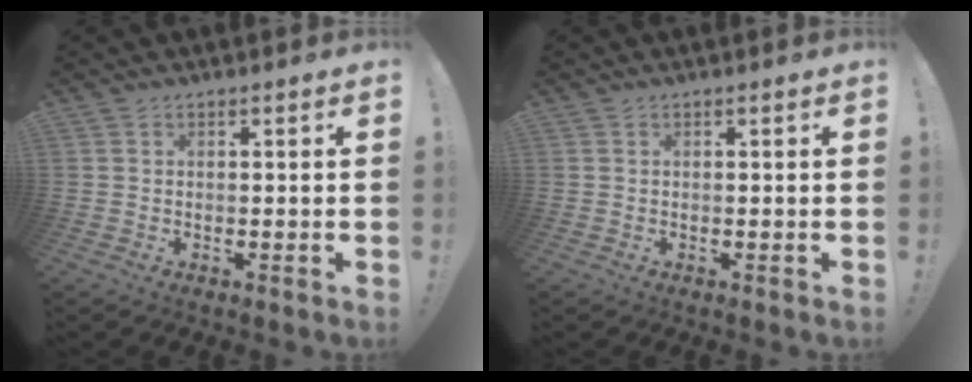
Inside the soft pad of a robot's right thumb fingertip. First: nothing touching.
{"total": 0.0}